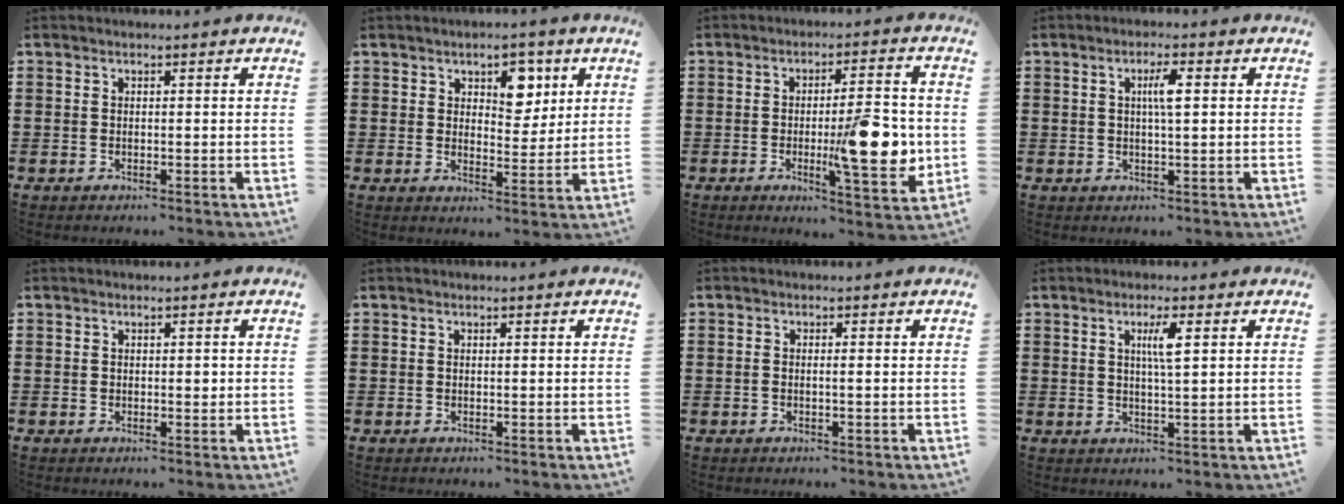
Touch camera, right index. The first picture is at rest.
{"total": 5.8, "force": [3.3, 3.6, 3.1], "torque": [-0.045, 0.002, 0.051]}
{"total": 12.7, "force": [-1.4, 3.3, 12.2], "torque": [-0.167, -0.008, -0.020]}
{"total": 3.2, "force": [0.7, 0.6, 3.1], "torque": [-0.062, 0.005, 0.008]}
{"total": 1.1, "force": [0.2, 0.7, 0.8], "torque": [-0.016, 0.006, 0.003]}
{"total": 0.0}
{"total": 0.8, "force": [-0.2, 0.1, 0.8], "torque": [-0.015, -0.003, -0.004]}
{"total": 3.3, "force": [1.1, 0.3, 3.1], "torque": [-0.064, 0.002, 0.015]}